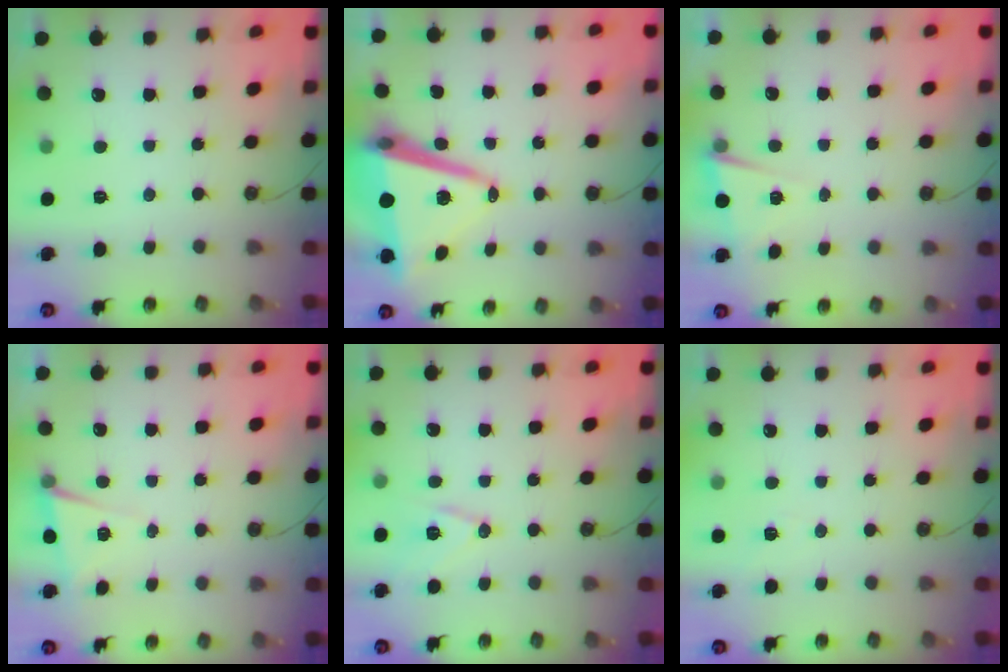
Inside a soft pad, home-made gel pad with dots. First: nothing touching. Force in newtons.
{"total": 14.7, "press": 14.2, "slide": 3.9}
{"total": 3.0, "press": 2.8, "slide": 0.9}
{"total": 5.3, "press": 3.6, "slide": 3.8}
{"total": 10.5, "press": 9.9, "slide": 3.4}
{"total": 3.1, "press": 2.0, "slide": 2.3}